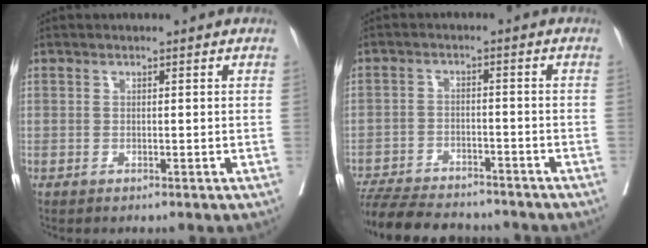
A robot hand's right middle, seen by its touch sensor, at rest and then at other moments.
{"total": 14.7, "force": [-13.2, 3.5, 5.6], "torque": [-0.115, -0.010, -0.194]}